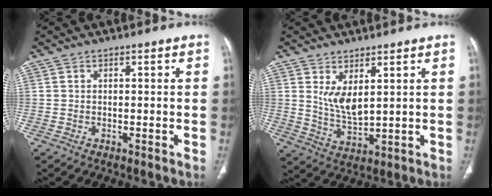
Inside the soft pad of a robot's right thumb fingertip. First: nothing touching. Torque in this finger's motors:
{"motor_torque": [0.02, 1.68, 0.03, 0.25, 0.11]}